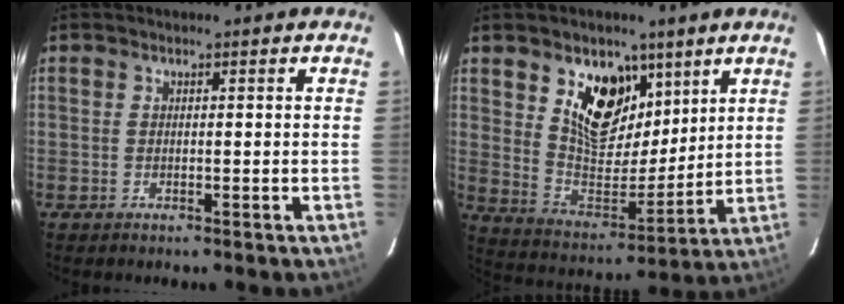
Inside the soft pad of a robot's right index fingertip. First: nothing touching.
{"total": 14.5, "force": [7.9, 8.6, 8.7], "torque": [-0.150, -0.009, 0.149]}